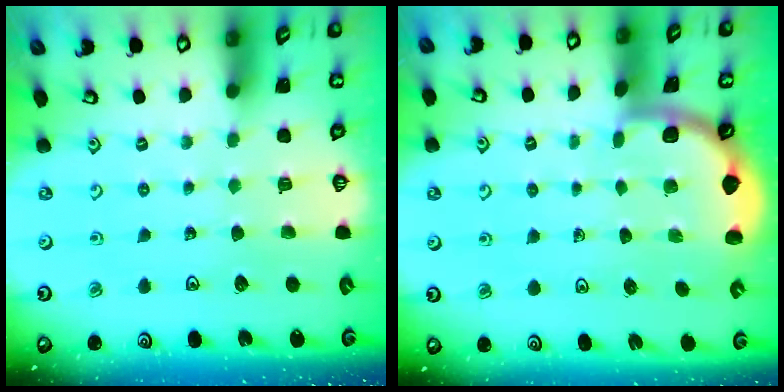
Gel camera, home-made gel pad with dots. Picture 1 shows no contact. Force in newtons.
{"total": 1.8, "press": 1.8, "slide": 0.0}